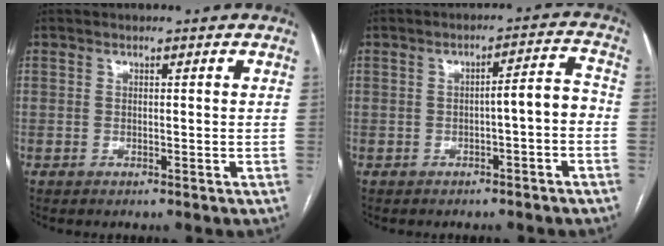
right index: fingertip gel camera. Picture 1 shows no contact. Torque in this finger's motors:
{"motor_torque": [0.72, -0.37, 0.41, 0.09]}